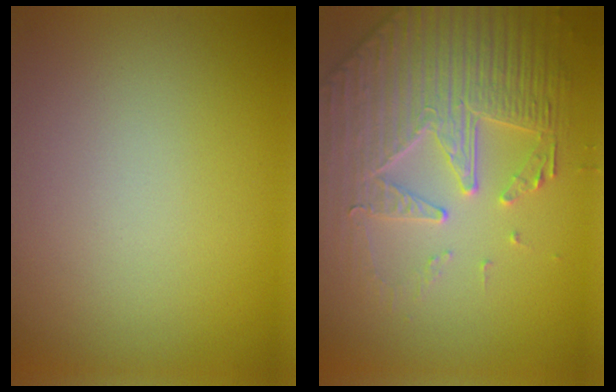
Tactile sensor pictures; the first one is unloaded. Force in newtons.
{"total": 5.3, "press": 5.0, "slide": 2.0}